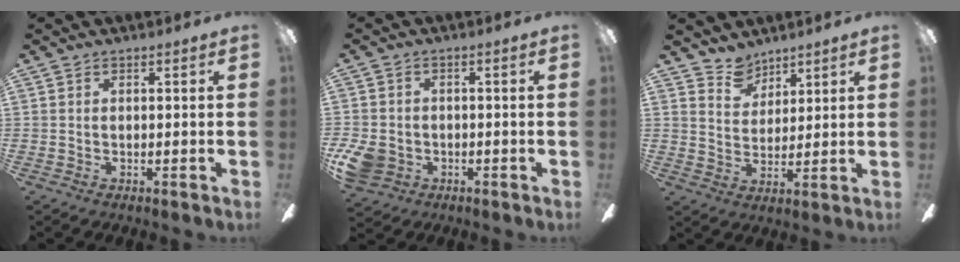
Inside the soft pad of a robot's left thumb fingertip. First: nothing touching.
{"total": 6.7, "force": [-2.4, 5.4, 3.3], "torque": [-0.077, 0.014, -0.047]}
{"total": 6.7, "force": [5.7, 3.5, 0.3], "torque": [-0.009, -0.034, 0.106]}